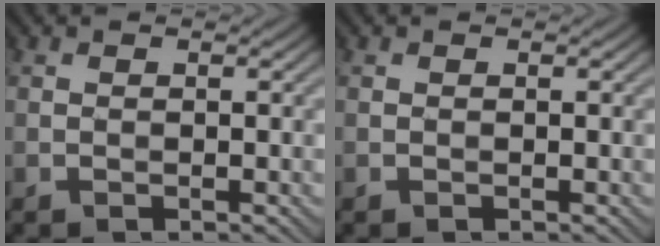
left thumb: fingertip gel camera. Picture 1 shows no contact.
{"total": 0.0}